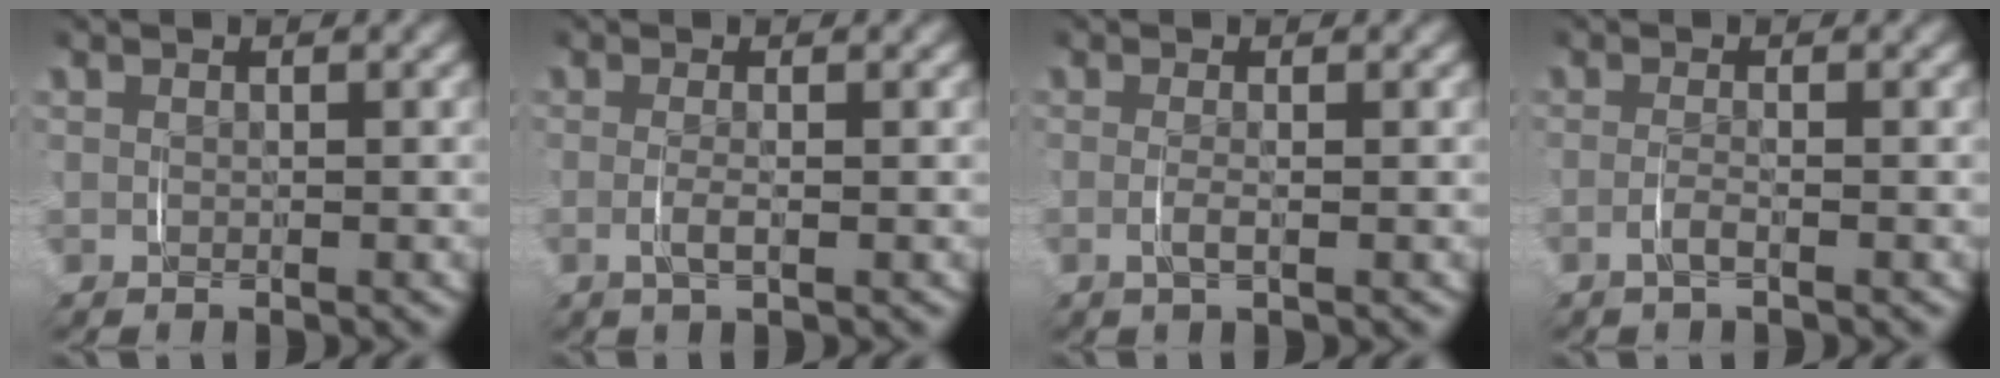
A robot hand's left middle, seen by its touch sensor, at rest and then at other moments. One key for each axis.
{"total": 1.4, "fx": -0.5, "fy": 0.0, "fz": 1.3, "tx": -0.027, "ty": -0.008, "tz": -0.008}
{"total": 1.2, "fx": -0.5, "fy": -0.1, "fz": 1.1, "tx": -0.023, "ty": -0.007, "tz": -0.007}
{"total": 1.3, "fx": -0.9, "fy": -0.2, "fz": 0.9, "tx": -0.020, "ty": -0.007, "tz": -0.016}